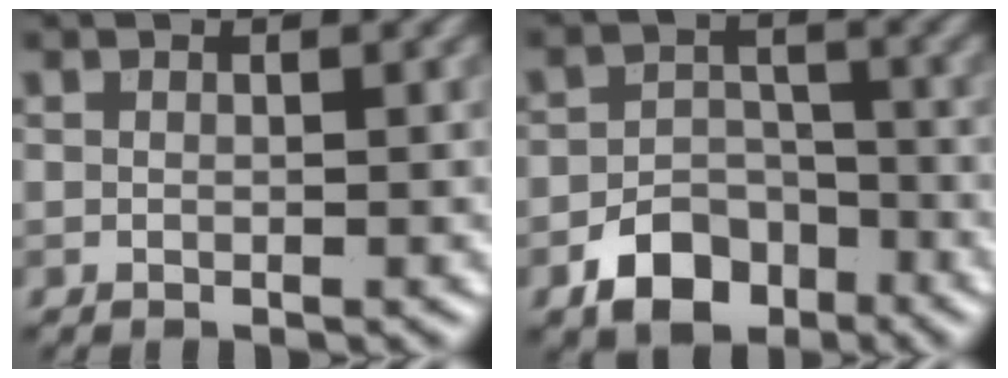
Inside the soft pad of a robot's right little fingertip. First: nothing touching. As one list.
[{"total": 4.6, "force": [-2.8, 3.0, 2.0], "torque": [-0.025, -0.004, -0.047]}]